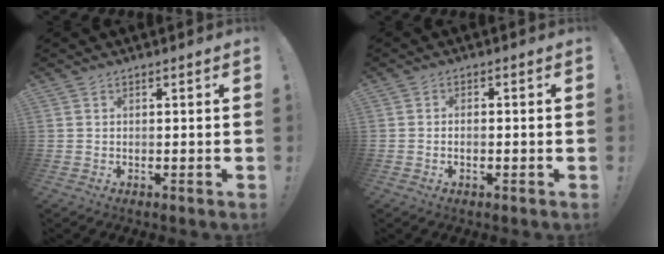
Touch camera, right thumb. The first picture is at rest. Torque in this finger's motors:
{"motor_torque": [0.05, -0.20, -0.27, 0.27, -0.02]}